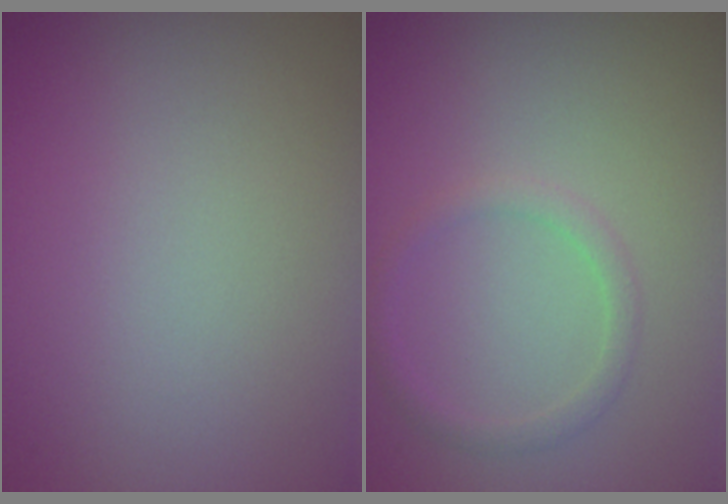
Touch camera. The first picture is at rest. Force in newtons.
{"total": 1.3, "press": 1.3, "slide": 0.1}